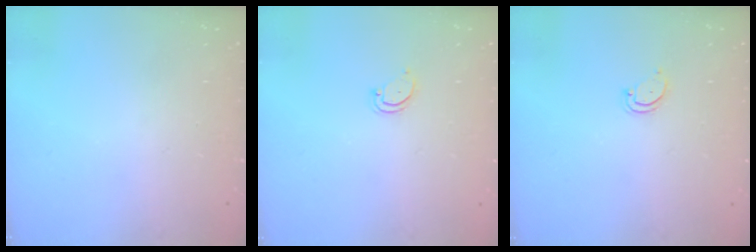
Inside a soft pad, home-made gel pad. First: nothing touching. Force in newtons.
{"total": 2.8, "press": 2.8, "slide": 0.2}
{"total": 2.8, "press": 2.8, "slide": 0.2}